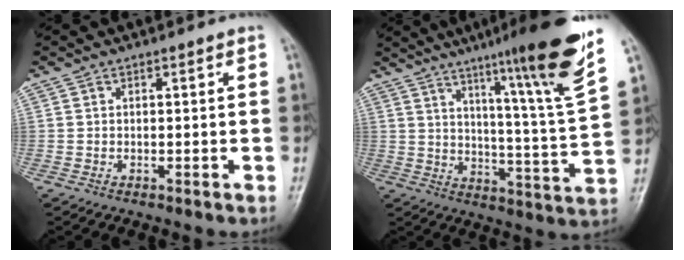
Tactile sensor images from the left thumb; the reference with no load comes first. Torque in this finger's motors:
{"motor_torque": [0.46, 0.54, 1.51, -1.25, 0.33]}